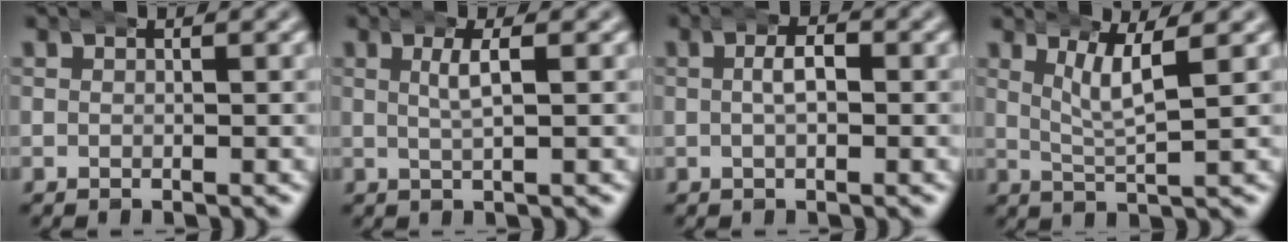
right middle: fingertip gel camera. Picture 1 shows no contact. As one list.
[{"total": 2.0, "force": [0.6, 0.0, 2.0], "torque": [-0.035, 0.002, 0.012]}, {"total": 2.5, "force": [0.0, 1.1, 2.3], "torque": [-0.027, 0.010, -0.007]}, {"total": 3.5, "force": [1.8, 0.2, 3.0], "torque": [-0.056, -0.003, 0.036]}]